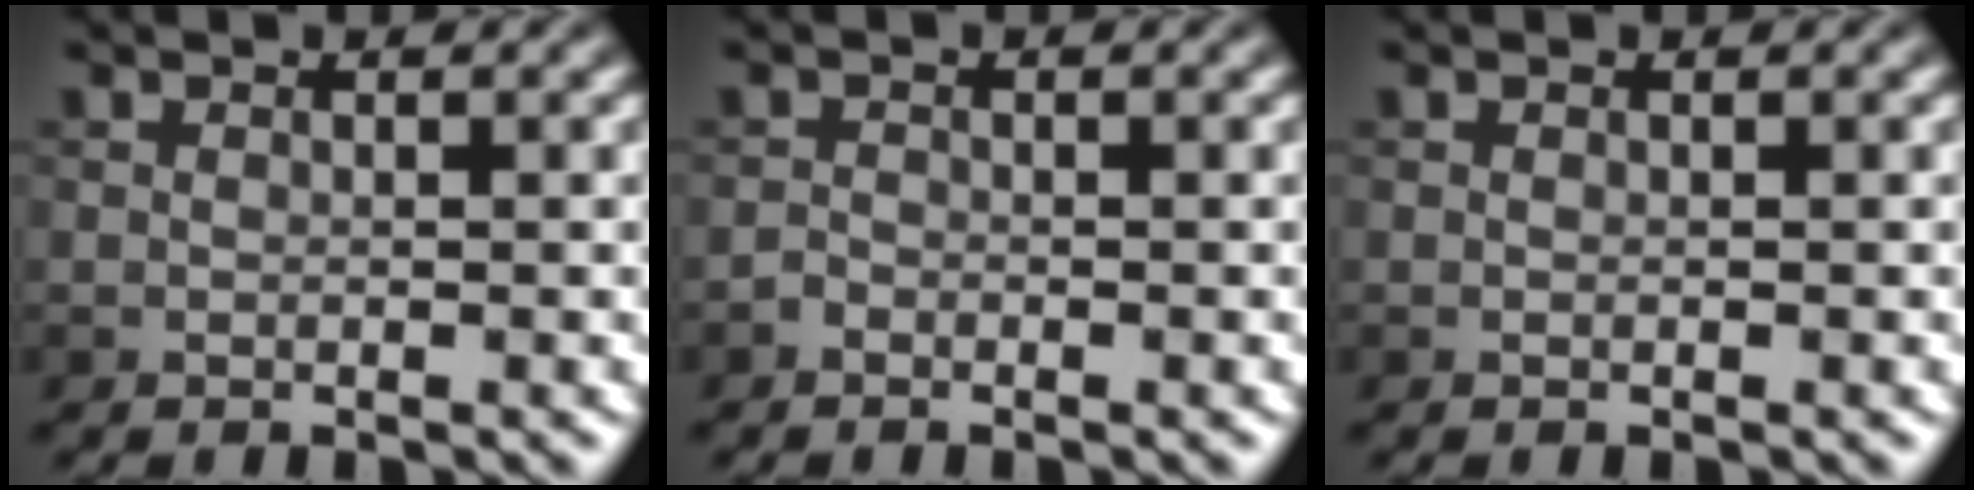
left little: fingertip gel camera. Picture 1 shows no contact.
{"total": 0.7, "force": [-0.6, 0.3, 0.1], "torque": [0.000, -0.002, -0.015]}
{"total": 0.0}